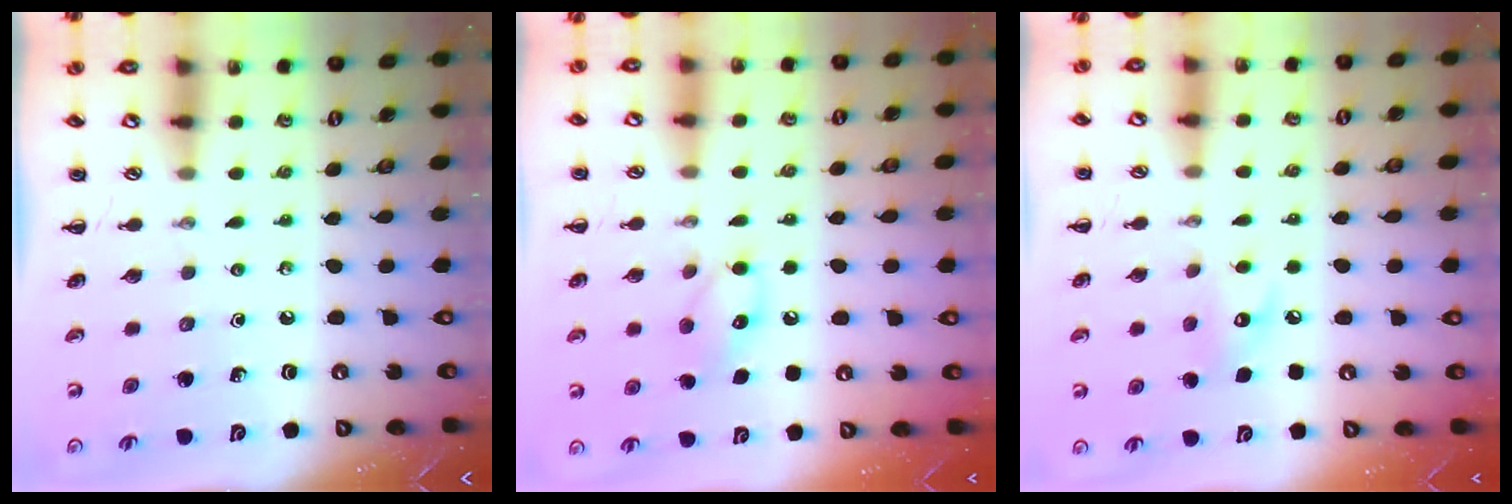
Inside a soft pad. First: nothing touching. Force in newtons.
{"total": 9.4, "press": 9.3, "slide": 1.1}
{"total": 7.8, "press": 7.7, "slide": 1.4}